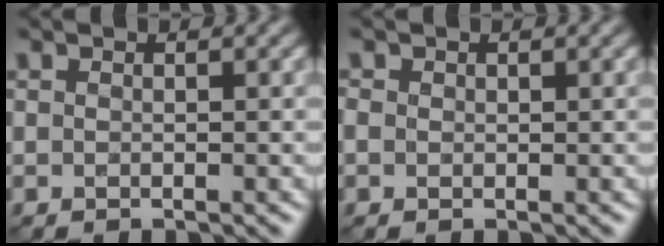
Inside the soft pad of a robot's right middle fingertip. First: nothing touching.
{"total": 0.6, "force": [-0.1, 0.6, 0.0], "torque": [-0.001, 0.008, 0.000]}